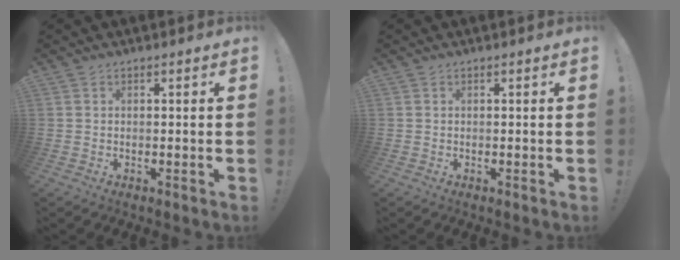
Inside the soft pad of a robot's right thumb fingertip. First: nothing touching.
{"total": 0.0}